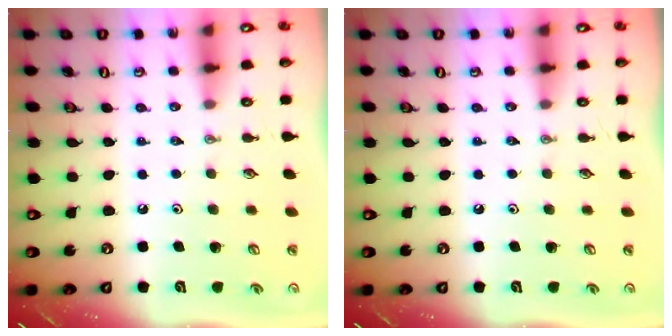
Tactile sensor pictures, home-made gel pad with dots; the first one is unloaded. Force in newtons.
{"total": 0.0}